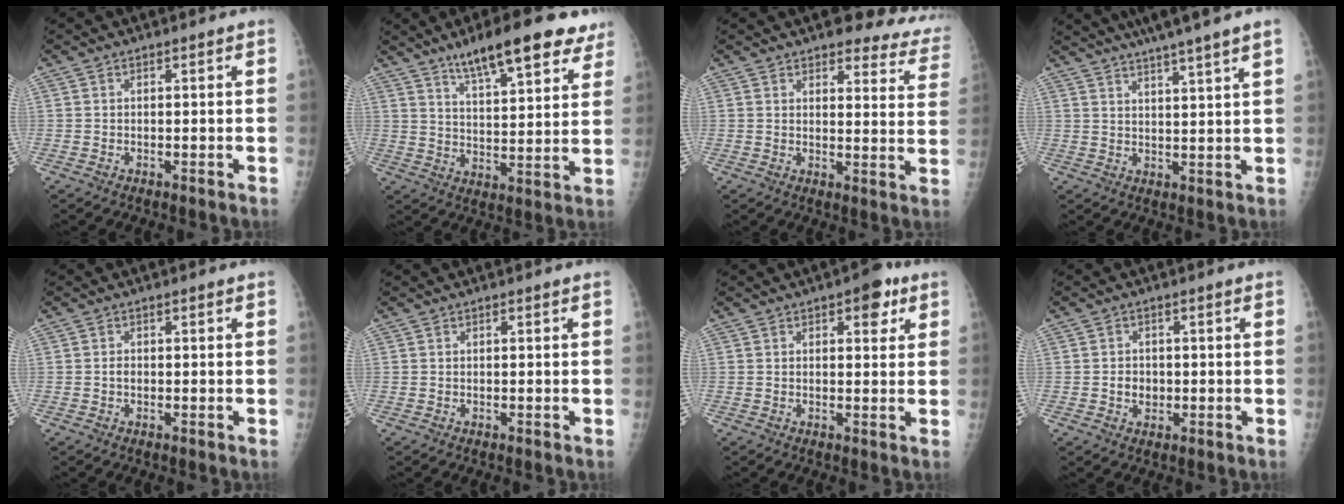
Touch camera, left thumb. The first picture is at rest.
{"total": 17.3, "force": [12.0, 4.7, 11.6], "torque": [-0.131, -0.043, 0.179]}
{"total": 14.0, "force": [11.5, 5.1, 6.1], "torque": [-0.013, -0.056, 0.107]}
{"total": 11.4, "force": [8.7, -0.4, 7.3], "torque": [-0.108, -0.010, 0.117]}
{"total": 0.8, "force": [-0.1, 0.6, 0.5], "torque": [-0.005, 0.002, -0.003]}
{"total": 0.0}
{"total": 5.3, "force": [2.7, 2.5, 3.9], "torque": [-0.025, -0.005, 0.028]}
{"total": 2.8, "force": [-0.4, 2.4, 1.4], "torque": [-0.007, 0.005, -0.003]}